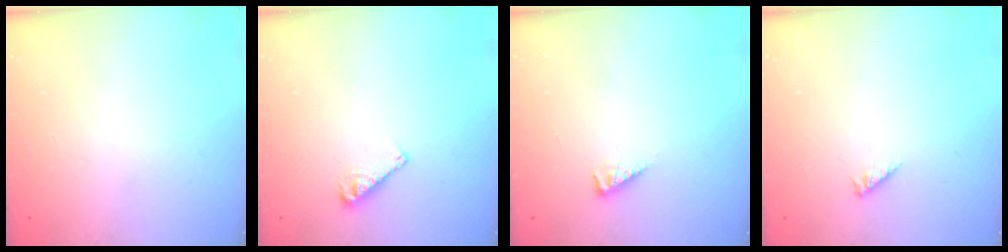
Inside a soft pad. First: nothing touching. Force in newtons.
{"total": 5.4, "press": 5.4, "slide": 0.5}
{"total": 3.2, "press": 3.2, "slide": 0.3}
{"total": 1.7, "press": 1.6, "slide": 0.4}